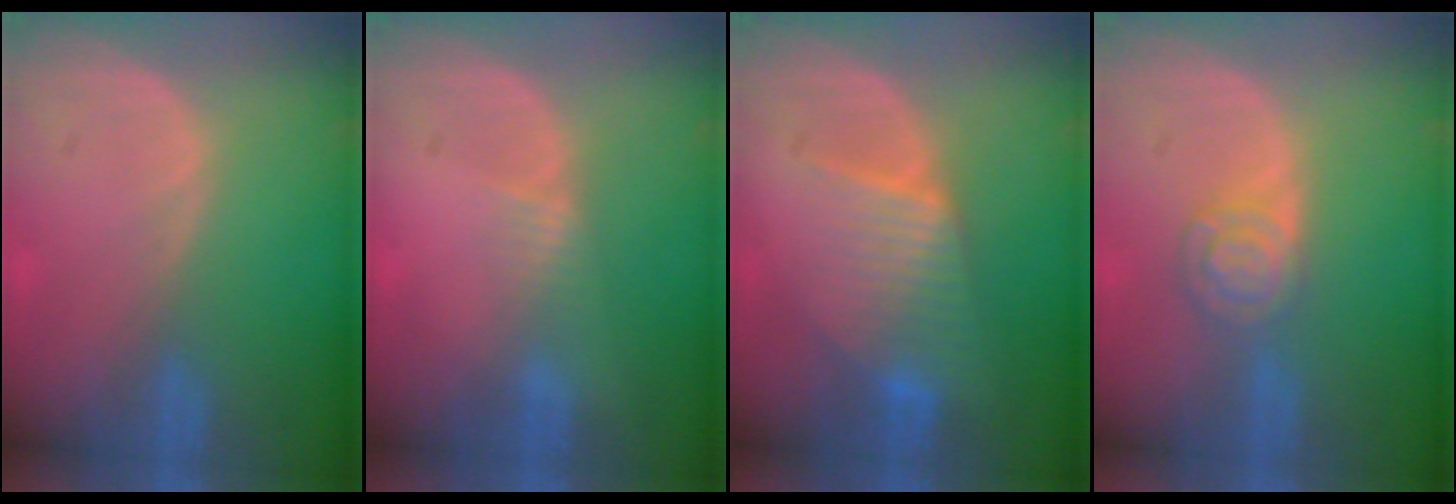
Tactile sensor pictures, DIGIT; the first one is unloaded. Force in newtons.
{"total": 1.4, "press": 1.1, "slide": 0.8}
{"total": 6.6, "press": 6.6, "slide": 0.1}
{"total": 5.3, "press": 4.7, "slide": 2.4}